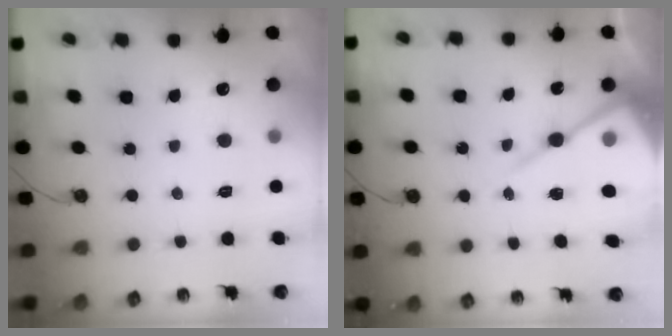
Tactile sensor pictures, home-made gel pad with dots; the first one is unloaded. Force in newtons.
{"total": 14.2, "press": 14.2, "slide": 1.2}